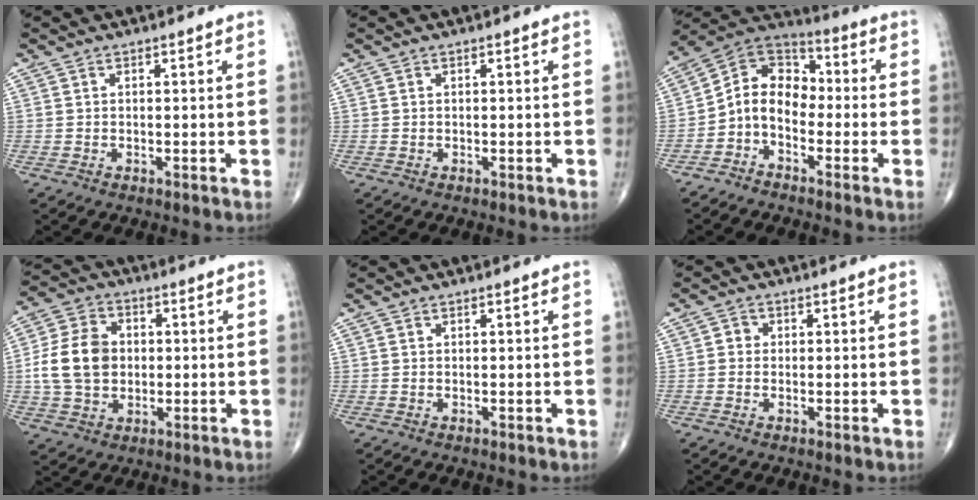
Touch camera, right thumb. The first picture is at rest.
{"total": 0.0}
{"total": 9.7, "force": [-2.9, 7.3, 5.8], "torque": [-0.073, 0.064, -0.073]}
{"total": 12.1, "force": [0.1, 9.2, 7.9], "torque": [-0.132, 0.015, 0.000]}
{"total": 0.0}
{"total": 1.4, "force": [0.0, 1.3, 0.5], "torque": [0.002, 0.004, -0.004]}